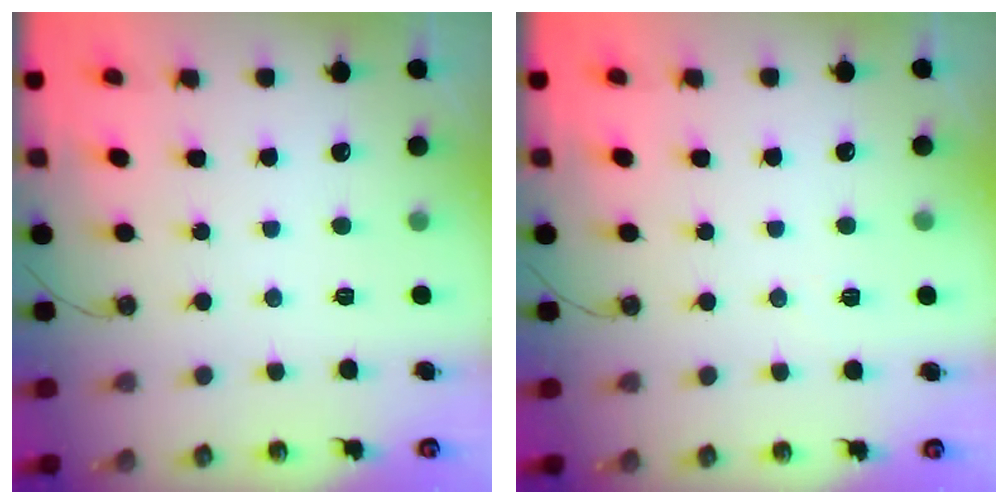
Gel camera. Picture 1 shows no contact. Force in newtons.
{"total": 2.5, "press": 2.2, "slide": 1.1}